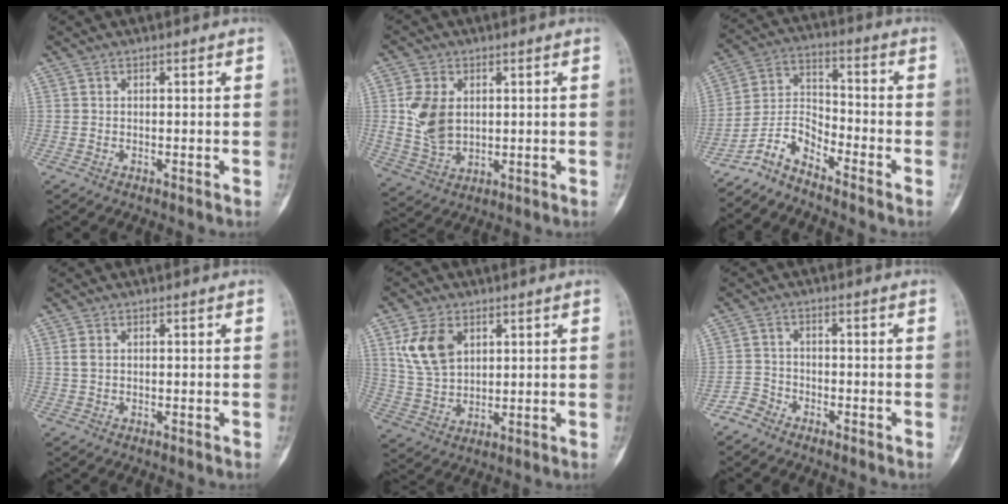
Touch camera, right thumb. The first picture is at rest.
{"total": 9.9, "force": [1.4, 6.9, 7.0], "torque": [-0.127, -0.007, 0.039]}
{"total": 7.2, "force": [-6.3, 1.9, 2.8], "torque": [-0.057, 0.066, -0.134]}
{"total": 1.6, "force": [0.3, 1.0, 1.2], "torque": [-0.030, 0.001, 0.006]}
{"total": 10.1, "force": [4.0, 6.7, 6.5], "torque": [-0.112, -0.011, 0.086]}
{"total": 3.1, "force": [-2.6, 1.7, 0.2], "torque": [0.004, 0.012, -0.059]}